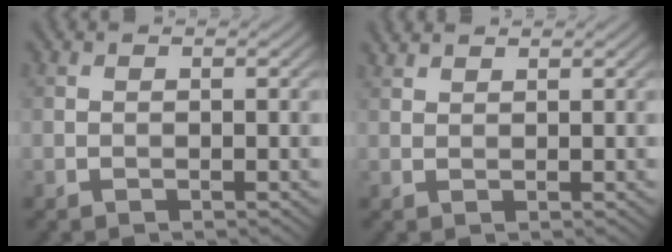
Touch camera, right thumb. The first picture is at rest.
{"total": 1.4, "force": [1.3, 0.3, 0.4], "torque": [-0.013, 0.004, 0.030]}